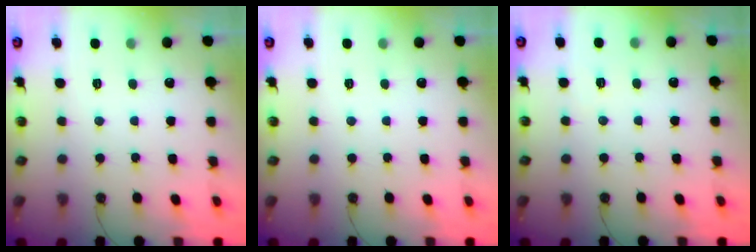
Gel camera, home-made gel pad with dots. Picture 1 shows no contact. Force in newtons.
{"total": 0.0}
{"total": 2.8, "press": 1.5, "slide": 2.3}